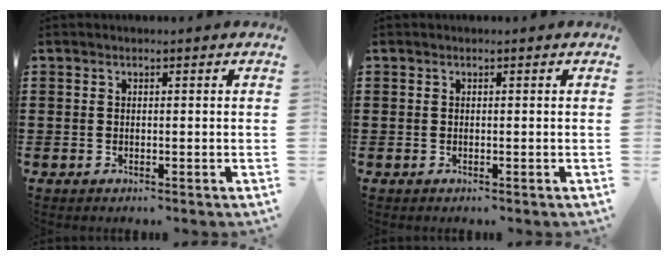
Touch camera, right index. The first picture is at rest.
{"total": 0.0}